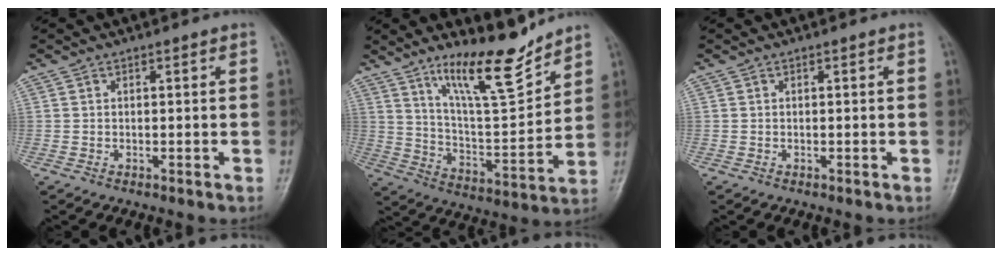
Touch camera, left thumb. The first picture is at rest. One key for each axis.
{"total": 14.9, "fx": 11.3, "fy": 3.2, "fz": 9.2, "tx": -0.126, "ty": -0.083, "tz": 0.201}
{"total": 0.0}